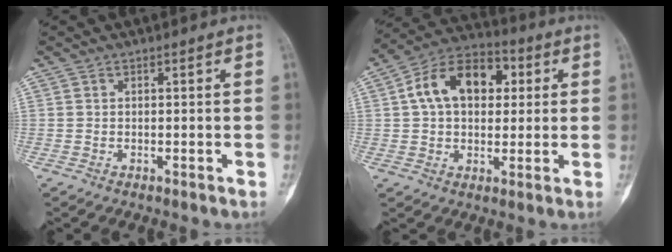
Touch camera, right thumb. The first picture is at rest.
{"total": 14.9, "force": [3.3, 9.9, 10.6], "torque": [-0.151, 0.021, 0.046]}